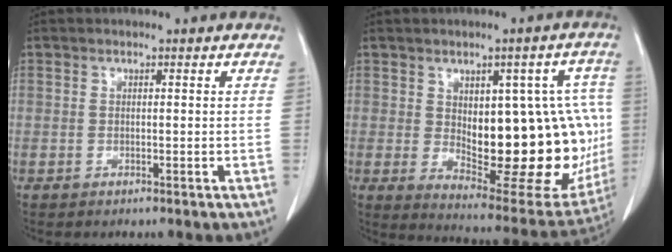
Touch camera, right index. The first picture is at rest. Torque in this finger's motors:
{"motor_torque": [1.39, -0.15, 0.43, 0.08]}